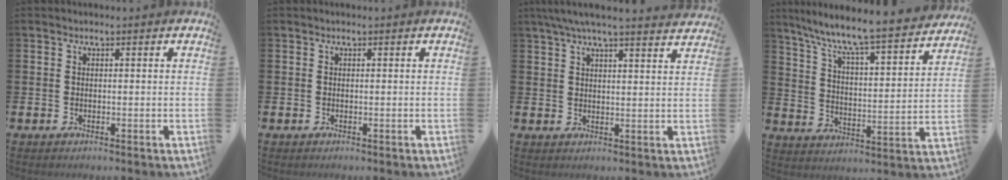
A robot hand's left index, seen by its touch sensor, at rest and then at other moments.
{"total": 0.0}
{"total": 6.0, "force": [5.5, 0.2, 2.3], "torque": [-0.054, -0.016, 0.100]}
{"total": 8.5, "force": [7.9, 0.4, 3.2], "torque": [-0.089, -0.066, 0.127]}